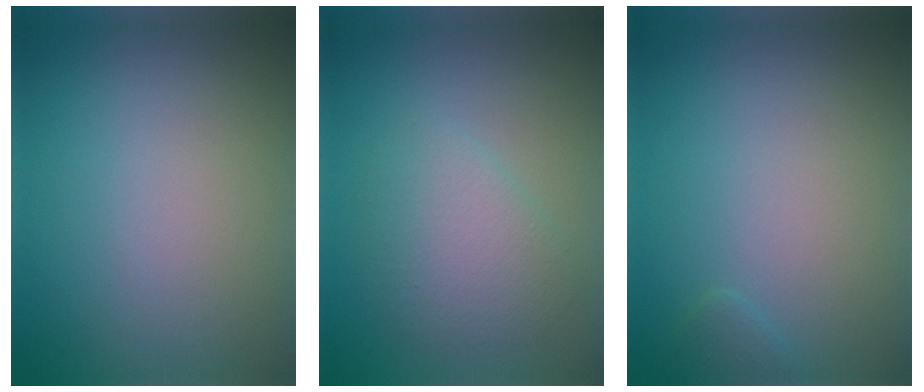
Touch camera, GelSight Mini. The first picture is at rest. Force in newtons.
{"total": 3.7, "press": 3.7, "slide": 0.1}
{"total": 0.8, "press": 0.8, "slide": 0.1}